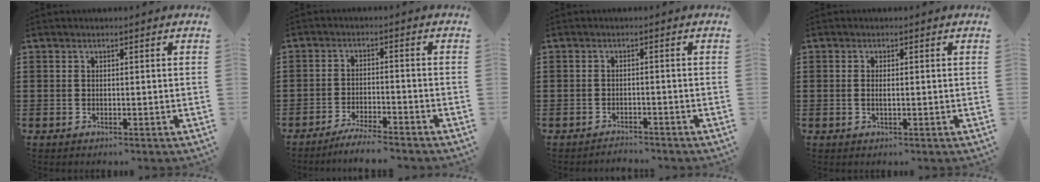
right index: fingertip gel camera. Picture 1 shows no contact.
{"total": 3.6, "force": [-3.4, -0.2, 0.9], "torque": [-0.025, -0.002, -0.071]}
{"total": 1.7, "force": [-1.7, 0.0, -0.2], "torque": [0.000, 0.002, -0.038]}
{"total": 1.1, "force": [-0.1, 0.3, 1.1], "torque": [-0.020, 0.001, -0.002]}